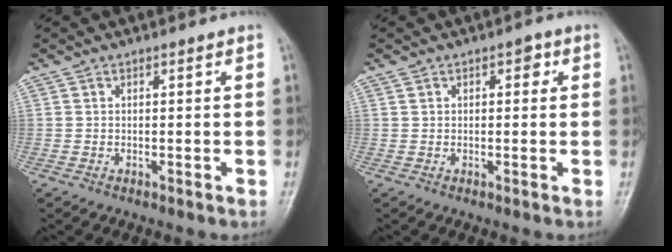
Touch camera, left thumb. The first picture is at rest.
{"total": 2.0, "force": [0.7, 1.5, 1.2], "torque": [-0.004, 0.006, 0.010]}